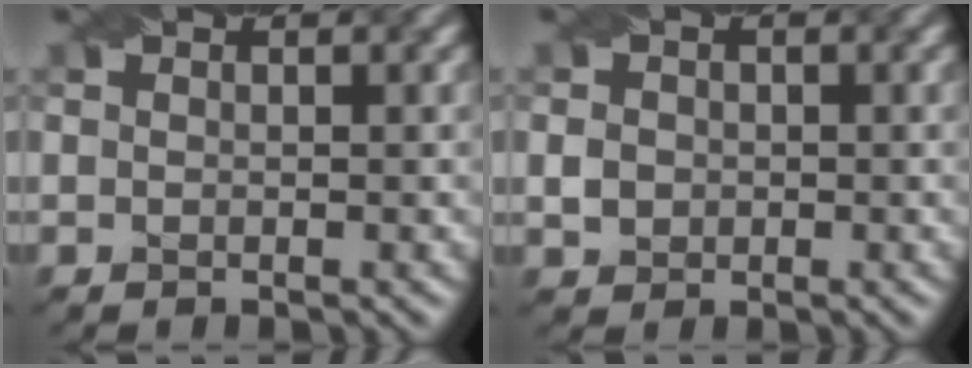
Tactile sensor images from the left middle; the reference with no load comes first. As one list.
[{"total": 1.7, "force": [-0.4, 1.5, 0.6], "torque": [-0.012, -0.001, -0.006]}]